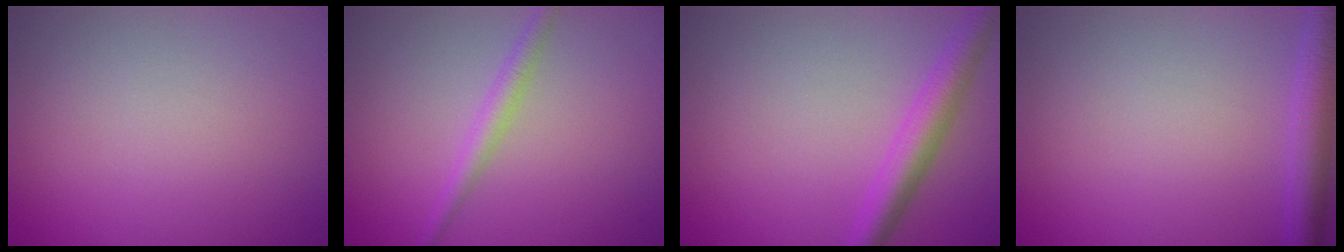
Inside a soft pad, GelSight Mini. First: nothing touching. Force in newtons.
{"total": 1.9, "press": 1.9, "slide": 0.0}
{"total": 3.7, "press": 3.7, "slide": 0.1}
{"total": 3.4, "press": 3.4, "slide": 0.2}